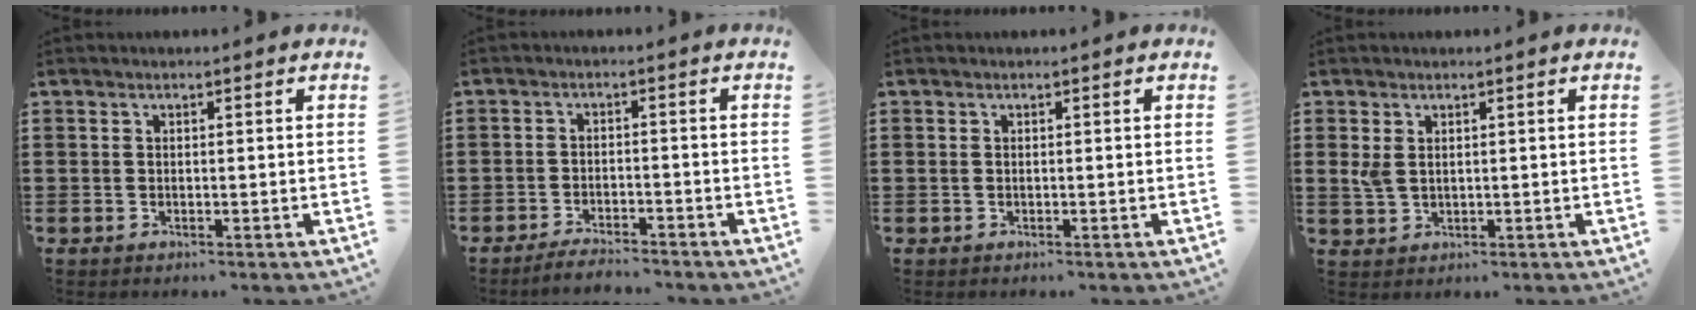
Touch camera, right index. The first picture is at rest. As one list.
[{"total": 3.0, "force": [-2.9, -0.1, 0.5], "torque": [-0.011, 0.001, -0.058]}, {"total": 0.0}, {"total": 2.4, "force": [0.9, 1.5, 1.7], "torque": [-0.044, 0.003, 0.013]}]